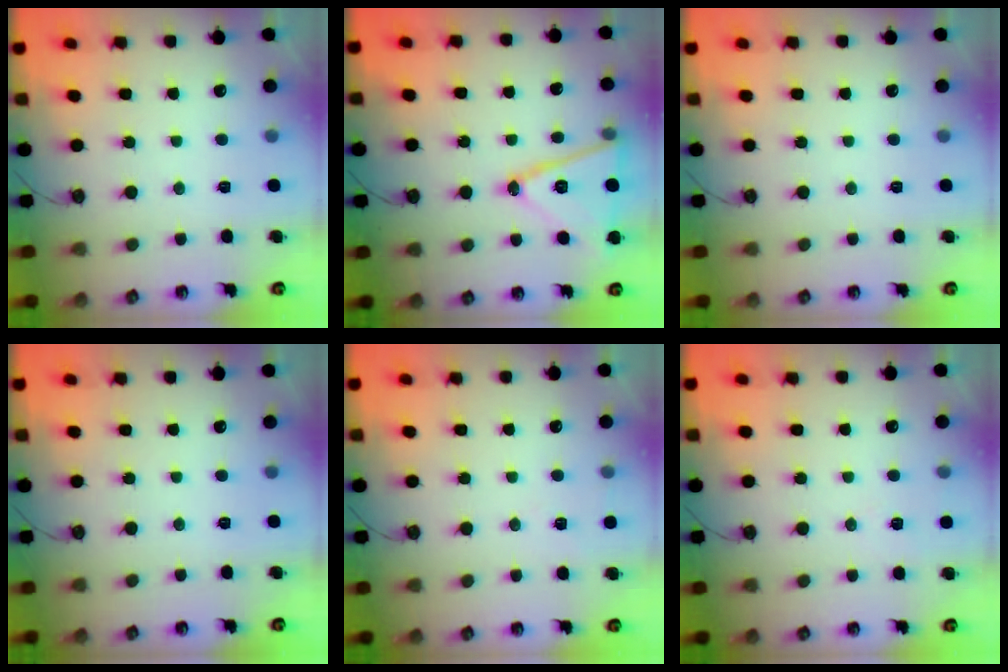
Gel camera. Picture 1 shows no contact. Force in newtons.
{"total": 16.5, "press": 16.2, "slide": 3.3}
{"total": 0.0}
{"total": 0.0}
{"total": 4.2, "press": 2.4, "slide": 3.4}
{"total": 5.8, "press": 4.8, "slide": 3.3}